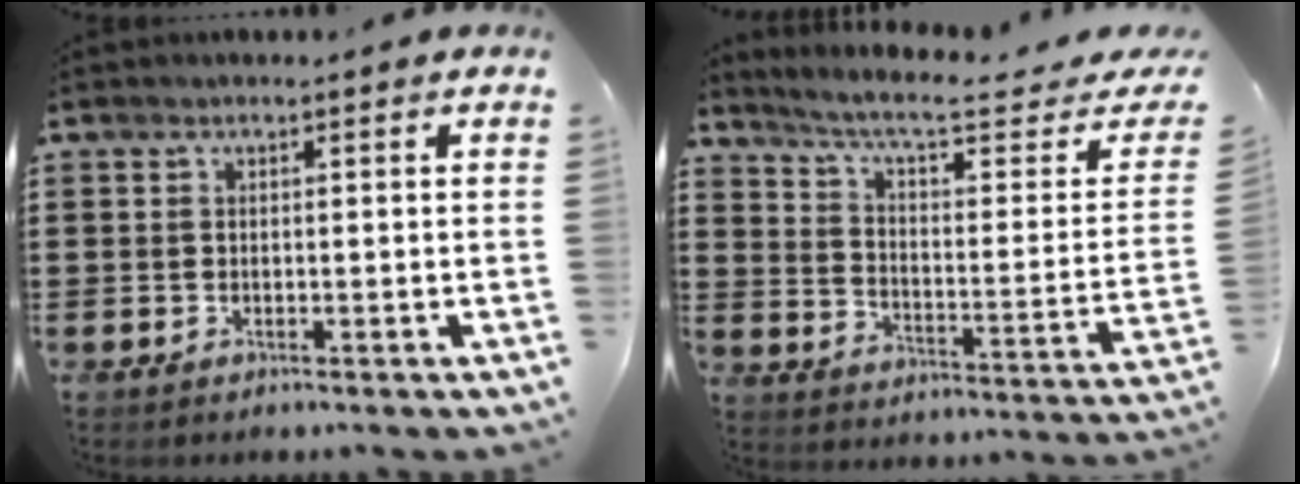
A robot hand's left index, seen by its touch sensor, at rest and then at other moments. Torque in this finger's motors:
{"motor_torque": [2.14, 0.00, 0.40, 0.07]}